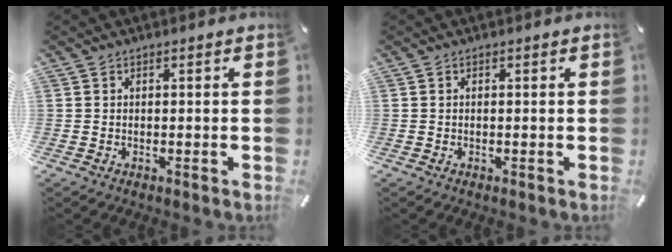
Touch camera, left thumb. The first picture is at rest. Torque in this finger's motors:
{"motor_torque": [-0.01, 0.01, -0.02, 0.05, 0.00]}